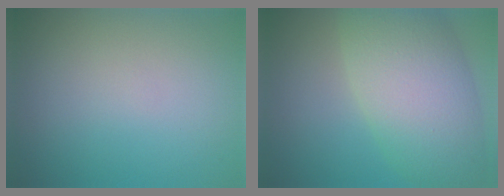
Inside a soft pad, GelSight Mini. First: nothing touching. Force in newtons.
{"total": 9.3, "press": 9.3, "slide": 0.1}